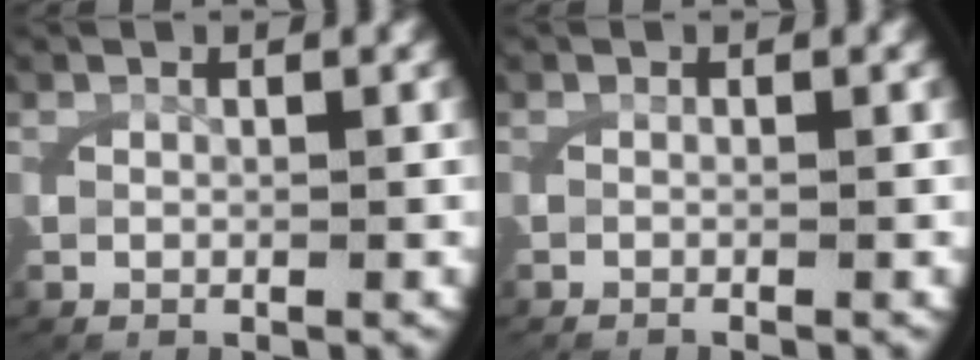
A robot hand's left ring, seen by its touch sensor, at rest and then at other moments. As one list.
[{"total": 0.7, "force": [-0.5, 0.1, 0.4], "torque": [-0.004, 0.007, -0.015]}]